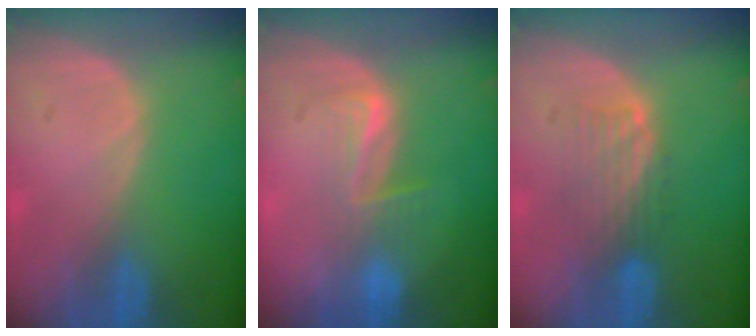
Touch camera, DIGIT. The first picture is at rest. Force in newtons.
{"total": 4.3, "press": 4.1, "slide": 1.4}
{"total": 4.8, "press": 4.2, "slide": 2.5}